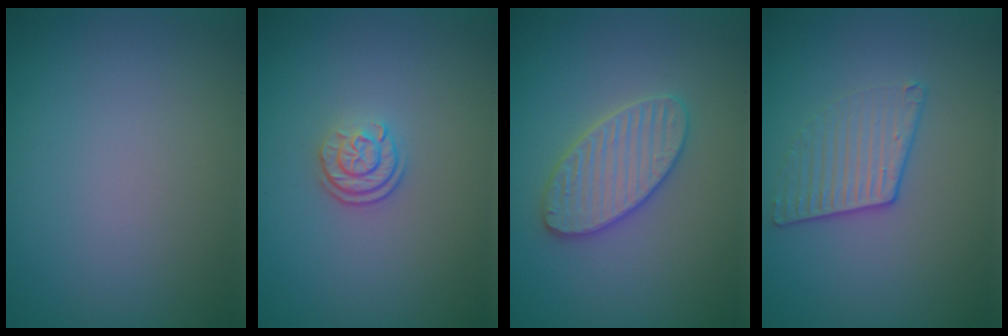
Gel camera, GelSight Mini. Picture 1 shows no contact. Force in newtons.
{"total": 2.3, "press": 1.7, "slide": 1.5}
{"total": 4.4, "press": 4.3, "slide": 0.5}
{"total": 2.3, "press": 1.9, "slide": 1.3}